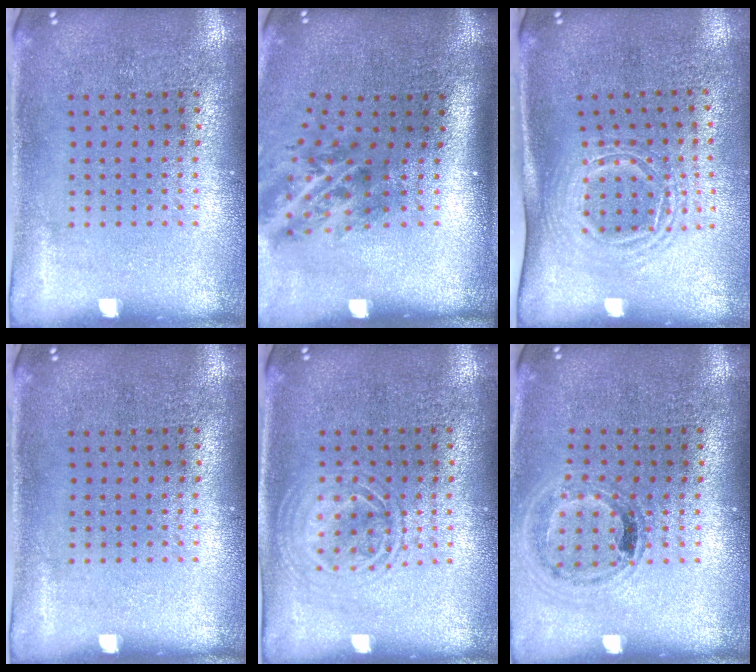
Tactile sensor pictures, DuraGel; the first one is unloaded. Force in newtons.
{"total": 2.1, "press": 1.3, "slide": 1.6}
{"total": 1.6, "press": 1.2, "slide": 1.1}
{"total": 0.0}
{"total": 1.2, "press": 1.2, "slide": 0.1}
{"total": 0.9, "press": 0.9, "slide": 0.1}